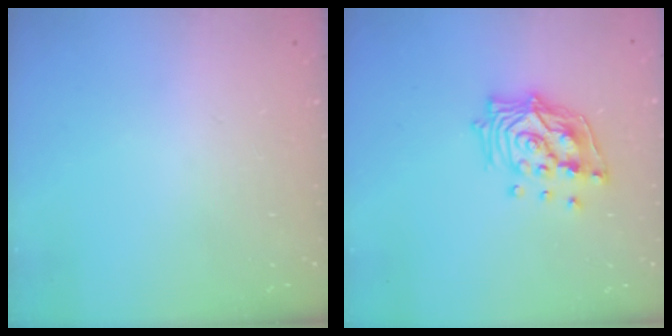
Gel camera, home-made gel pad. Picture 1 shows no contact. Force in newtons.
{"total": 14.1, "press": 14.0, "slide": 1.8}